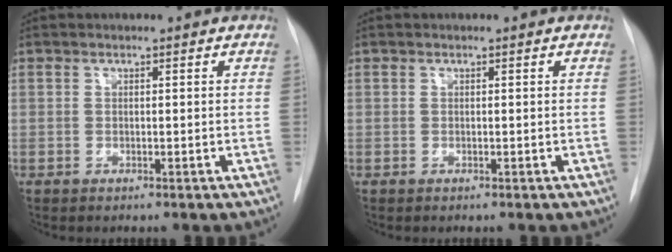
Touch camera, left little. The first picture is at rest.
{"total": 0.0}